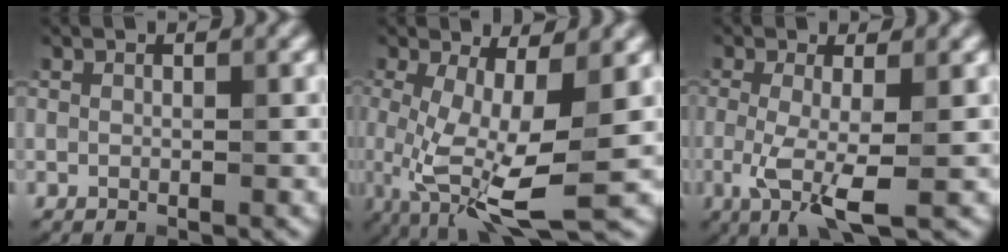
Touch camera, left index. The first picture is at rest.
{"total": 8.7, "force": [-1.3, 2.7, 8.2], "torque": [-0.170, -0.026, -0.020]}
{"total": 4.4, "force": [-1.0, 0.9, 4.2], "torque": [-0.091, -0.011, -0.019]}